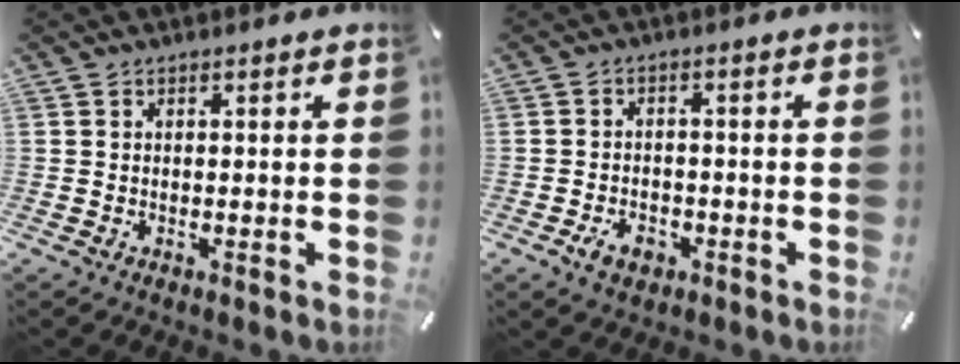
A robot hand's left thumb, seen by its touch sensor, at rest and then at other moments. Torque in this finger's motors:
{"motor_torque": [0.24, 0.31, 0.01, 0.00, 0.00]}